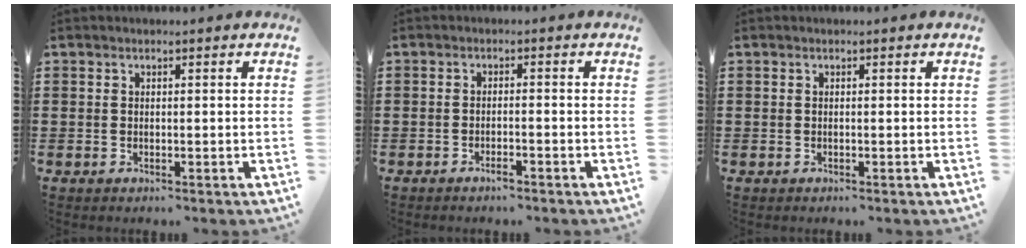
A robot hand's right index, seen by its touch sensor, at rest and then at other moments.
{"total": 1.6, "force": [-1.2, 0.0, 1.0], "torque": [-0.016, -0.004, -0.021]}
{"total": 0.0}